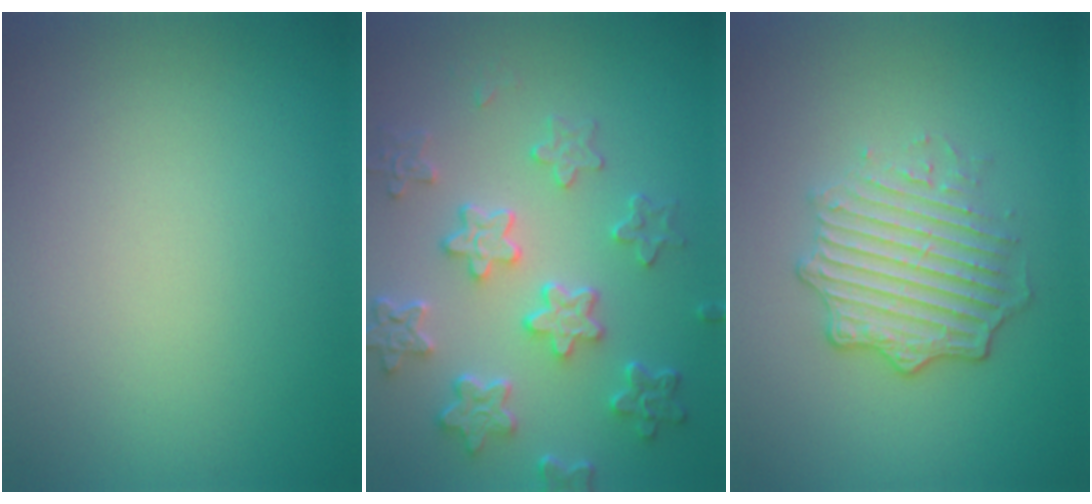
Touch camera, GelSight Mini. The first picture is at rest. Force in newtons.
{"total": 5.8, "press": 4.5, "slide": 3.6}
{"total": 5.0, "press": 3.5, "slide": 3.5}